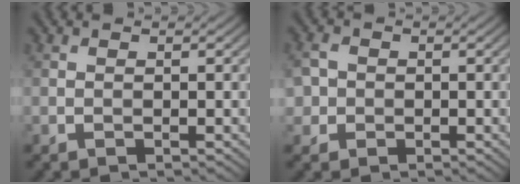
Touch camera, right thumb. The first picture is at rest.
{"total": 3.0, "force": [-0.4, 2.8, 1.0], "torque": [-0.028, 0.002, -0.014]}